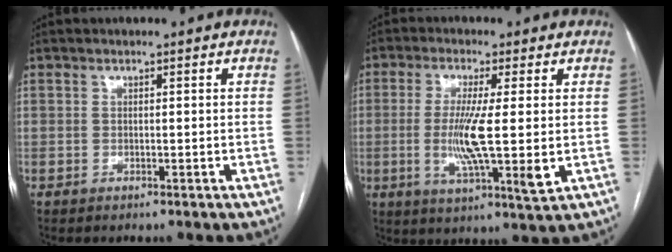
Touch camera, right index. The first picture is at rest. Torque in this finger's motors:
{"motor_torque": [0.52, 0.02, 0.45, 0.19]}